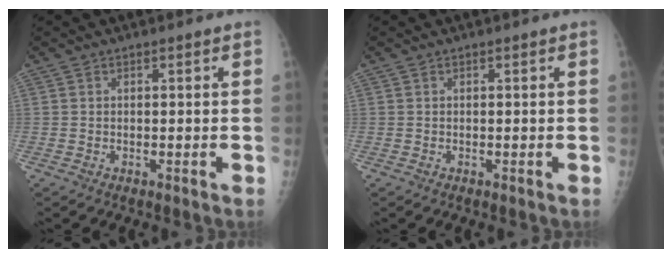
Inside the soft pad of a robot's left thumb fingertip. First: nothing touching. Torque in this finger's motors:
{"motor_torque": [-0.14, 0.11, -0.03, -0.02, 0.02]}